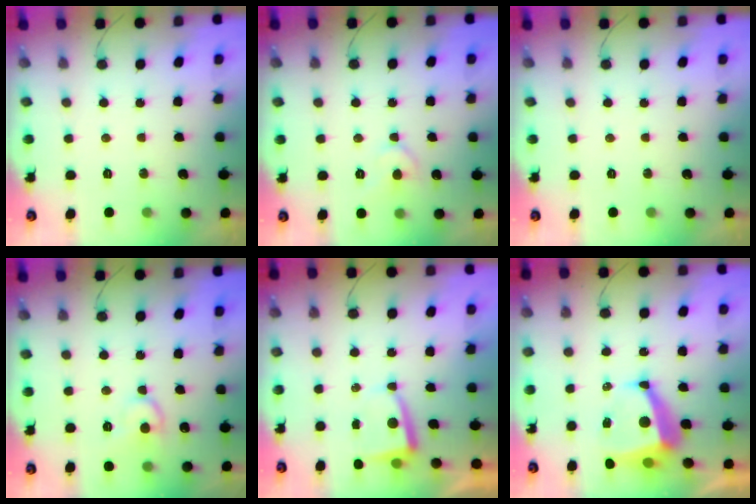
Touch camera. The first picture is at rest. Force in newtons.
{"total": 6.5, "press": 6.4, "slide": 0.9}
{"total": 0.0}
{"total": 9.7, "press": 9.7, "slide": 1.0}
{"total": 2.8, "press": 2.7, "slide": 0.5}
{"total": 8.8, "press": 8.7, "slide": 1.1}